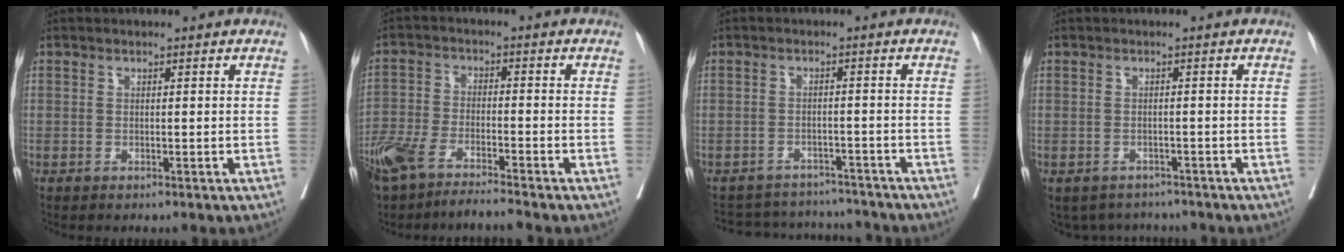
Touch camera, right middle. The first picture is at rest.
{"total": 8.4, "force": [-7.0, 1.1, 4.6], "torque": [-0.088, -0.012, -0.133]}
{"total": 9.8, "force": [-9.2, 3.4, 0.4], "torque": [-0.003, 0.019, -0.119]}
{"total": 4.9, "force": [-4.3, 2.2, 0.2], "torque": [0.006, 0.006, -0.056]}